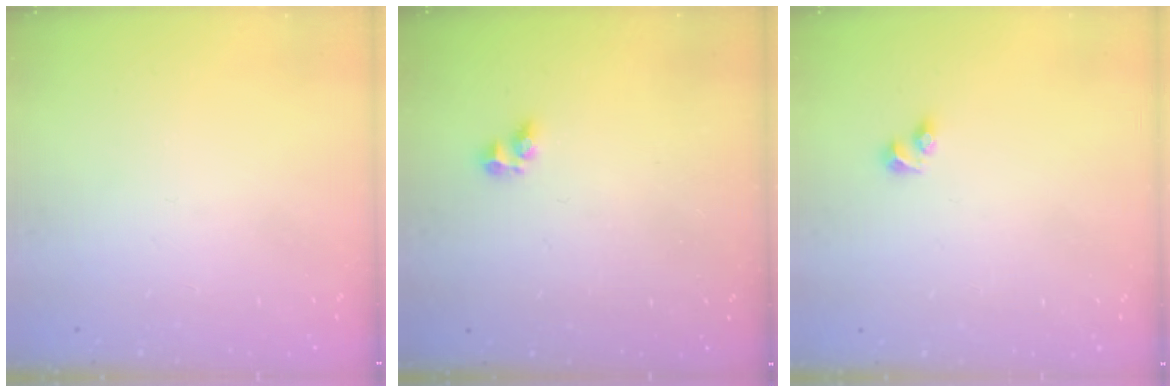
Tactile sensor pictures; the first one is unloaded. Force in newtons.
{"total": 4.1, "press": 4.1, "slide": 0.4}
{"total": 2.4, "press": 2.2, "slide": 0.9}